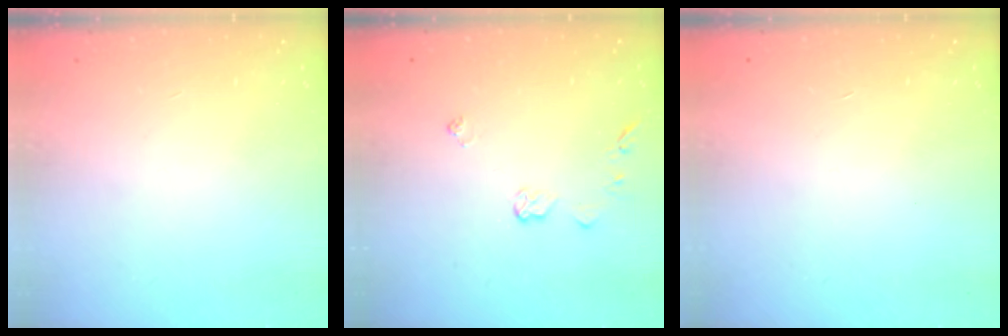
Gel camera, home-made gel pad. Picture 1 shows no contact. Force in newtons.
{"total": 4.2, "press": 4.2, "slide": 0.5}
{"total": 0.0}